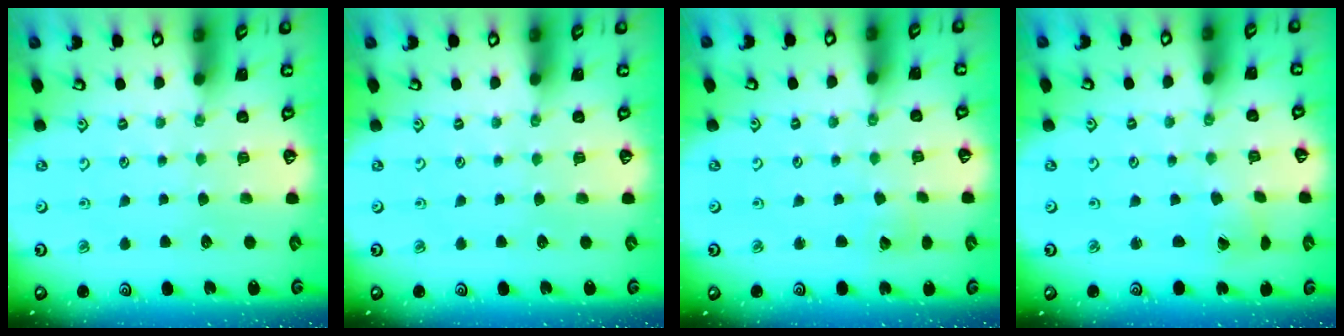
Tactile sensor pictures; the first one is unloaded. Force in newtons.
{"total": 0.0}
{"total": 2.1, "press": 2.1, "slide": 0.2}
{"total": 1.4, "press": 1.4, "slide": 0.3}